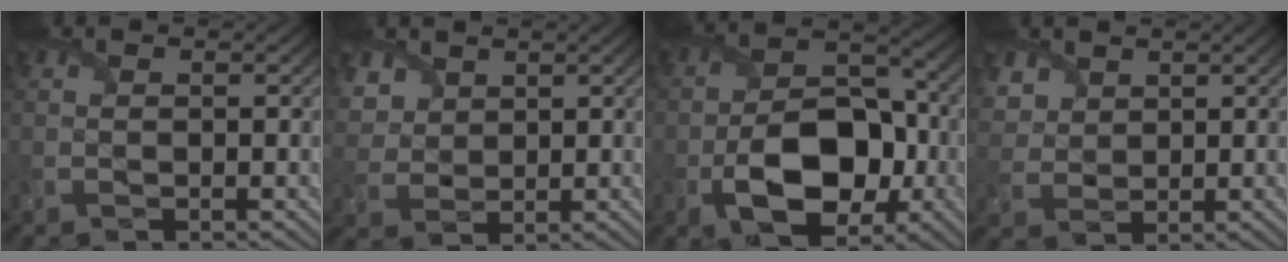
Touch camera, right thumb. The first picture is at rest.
{"total": 5.2, "force": [3.0, 3.6, 2.1], "torque": [-0.077, -0.002, 0.063]}
{"total": 10.8, "force": [-3.4, 6.7, 7.8], "torque": [-0.140, -0.010, -0.053]}
{"total": 4.6, "force": [2.7, 3.3, 1.8], "torque": [-0.063, -0.001, 0.056]}